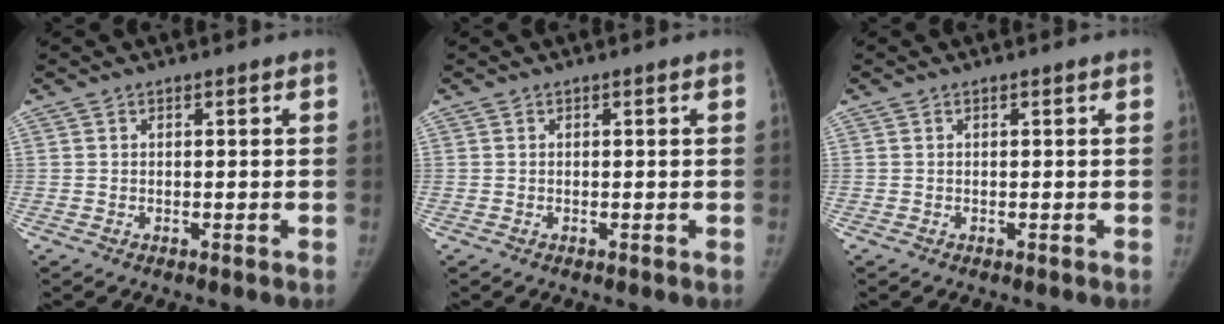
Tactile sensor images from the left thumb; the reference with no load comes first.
{"total": 0.0}
{"total": 0.0}